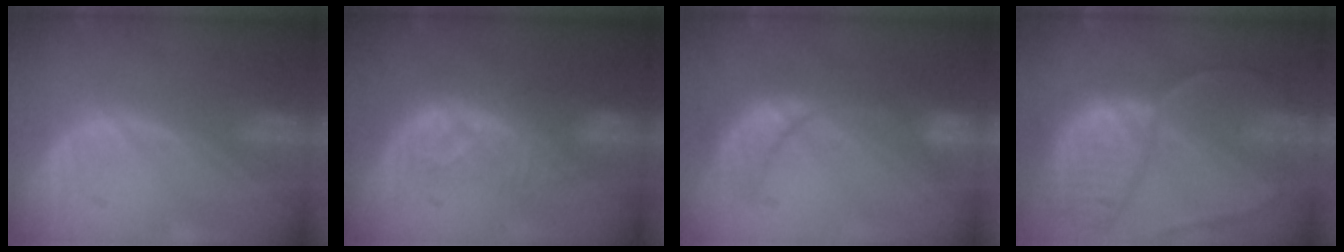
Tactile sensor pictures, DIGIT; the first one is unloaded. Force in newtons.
{"total": 8.2, "press": 7.3, "slide": 3.8}
{"total": 8.4, "press": 7.9, "slide": 2.6}
{"total": 10.9, "press": 9.0, "slide": 6.1}